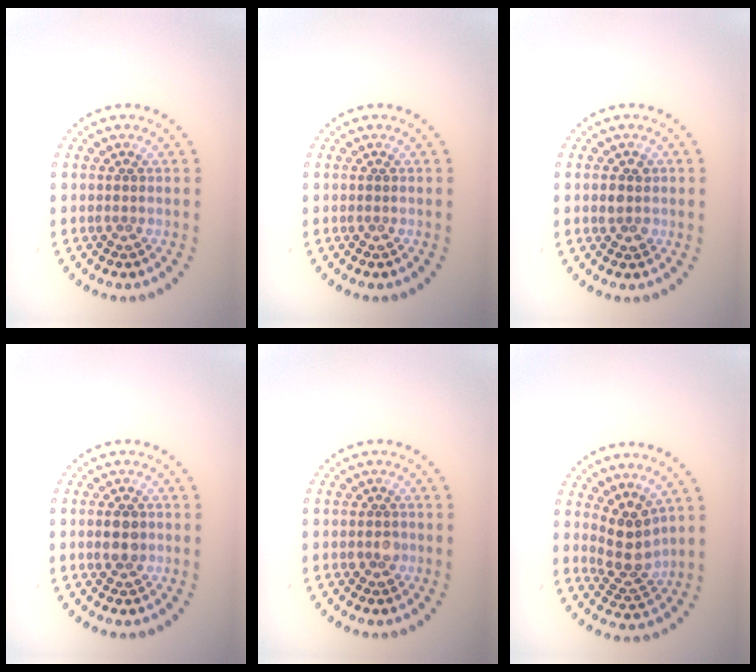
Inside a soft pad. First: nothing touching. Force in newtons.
{"total": 0.0}
{"total": 1.5, "press": 1.5, "slide": 0.3}
{"total": 2.0, "press": 1.9, "slide": 0.4}
{"total": 0.9, "press": 0.8, "slide": 0.4}
{"total": 3.5, "press": 3.1, "slide": 1.6}